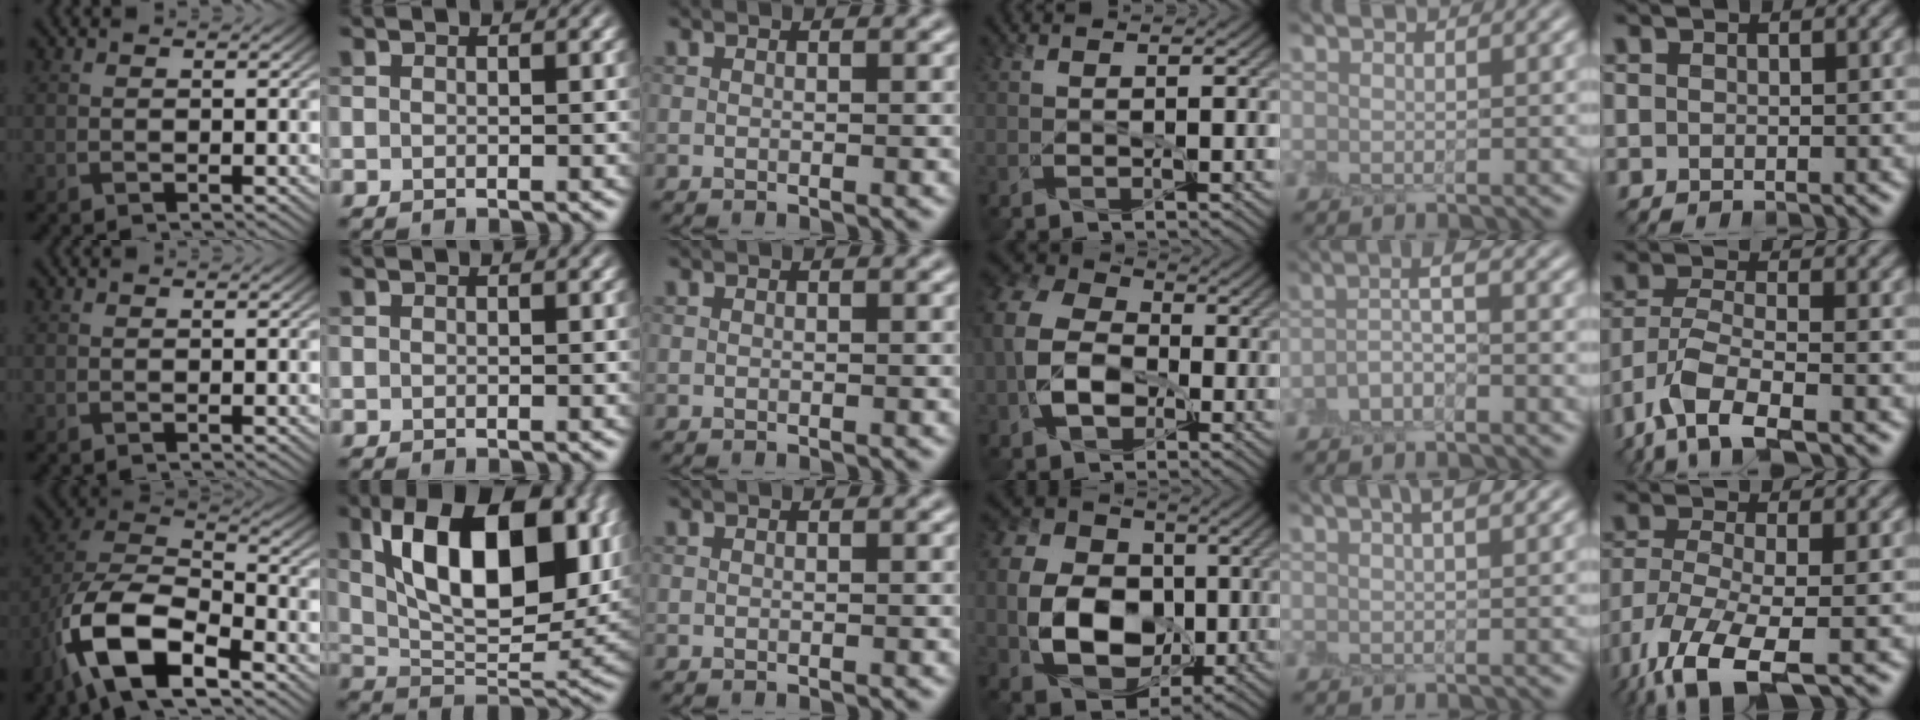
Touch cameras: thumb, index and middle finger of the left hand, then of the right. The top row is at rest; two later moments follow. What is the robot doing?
{"motion": "peel", "object": "envelope seal"}